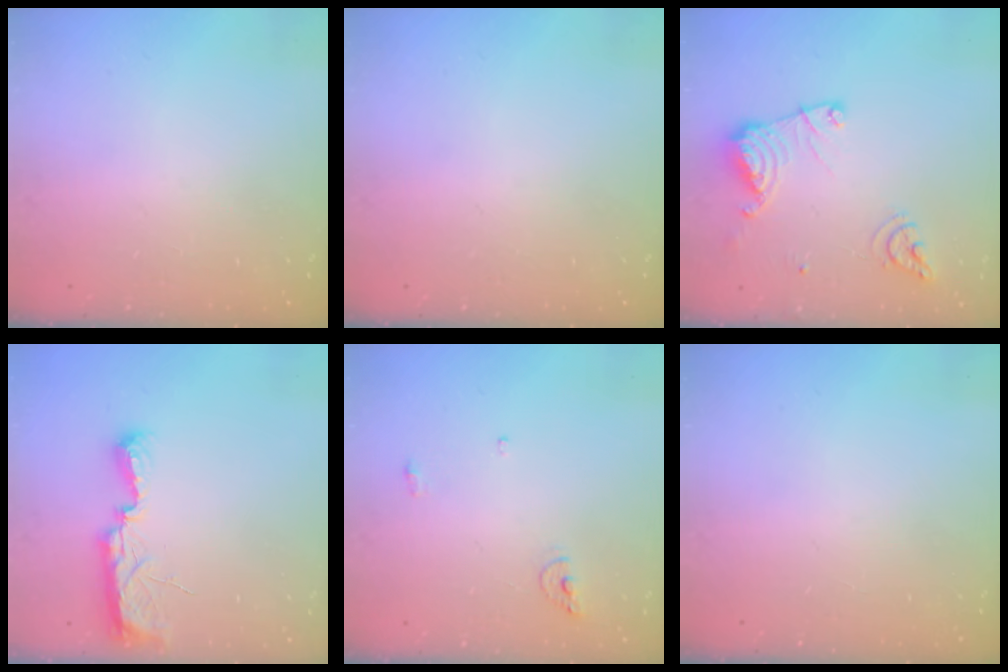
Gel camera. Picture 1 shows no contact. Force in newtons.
{"total": 0.0}
{"total": 13.6, "press": 13.5, "slide": 1.5}
{"total": 7.9, "press": 7.8, "slide": 0.8}
{"total": 6.3, "press": 6.3, "slide": 0.3}
{"total": 0.0}